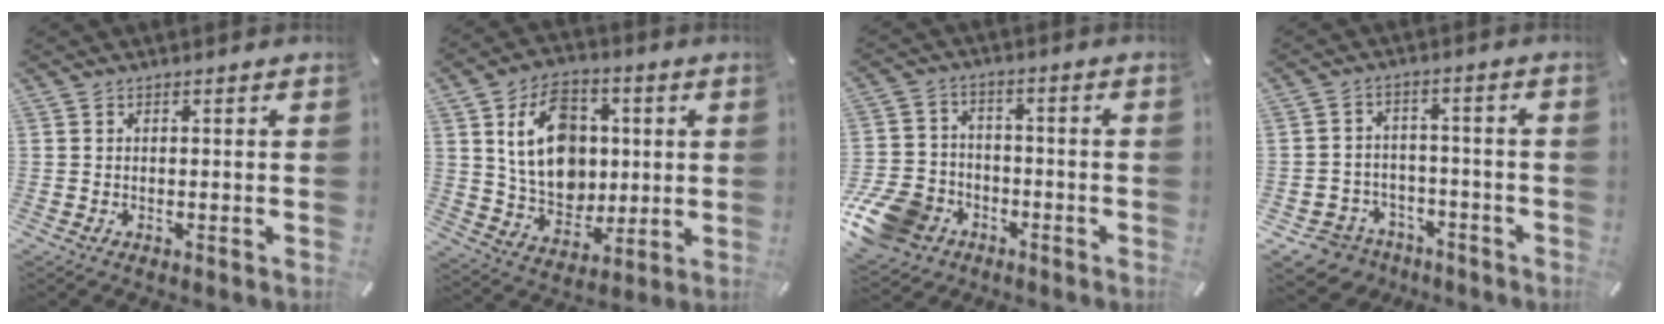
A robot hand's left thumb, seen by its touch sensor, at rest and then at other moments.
{"total": 15.5, "force": [2.7, 12.5, 8.8], "torque": [-0.149, 0.009, 0.056]}
{"total": 13.1, "force": [-6.5, 10.1, 5.3], "torque": [-0.112, 0.049, -0.114]}
{"total": 6.8, "force": [-4.5, 5.0, 1.1], "torque": [-0.033, 0.028, -0.086]}